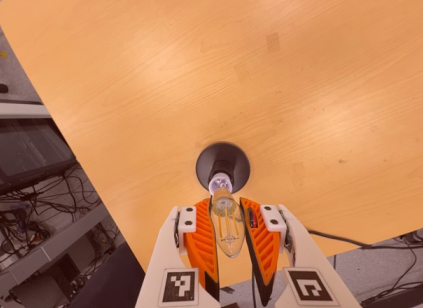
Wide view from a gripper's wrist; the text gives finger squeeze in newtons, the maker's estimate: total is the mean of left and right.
{"total": 20.3, "left": 21.7, "right": 18.9}